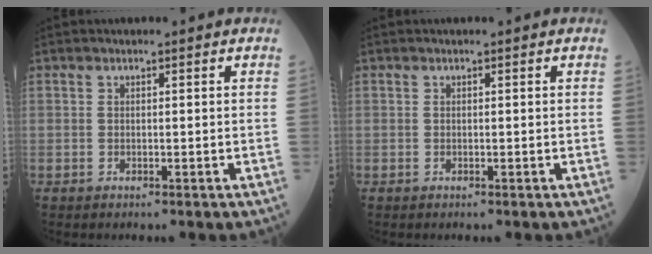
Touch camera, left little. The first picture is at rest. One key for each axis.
{"total": 0.0}